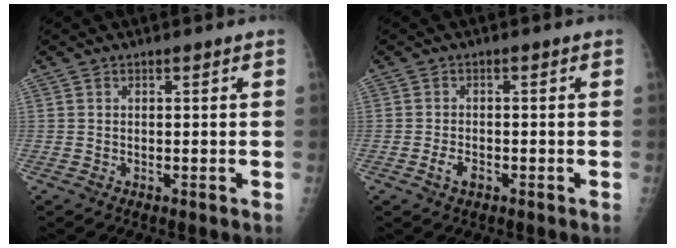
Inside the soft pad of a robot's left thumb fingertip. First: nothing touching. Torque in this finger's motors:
{"motor_torque": [-0.14, 0.29, 0.27, 0.14, 0.02]}